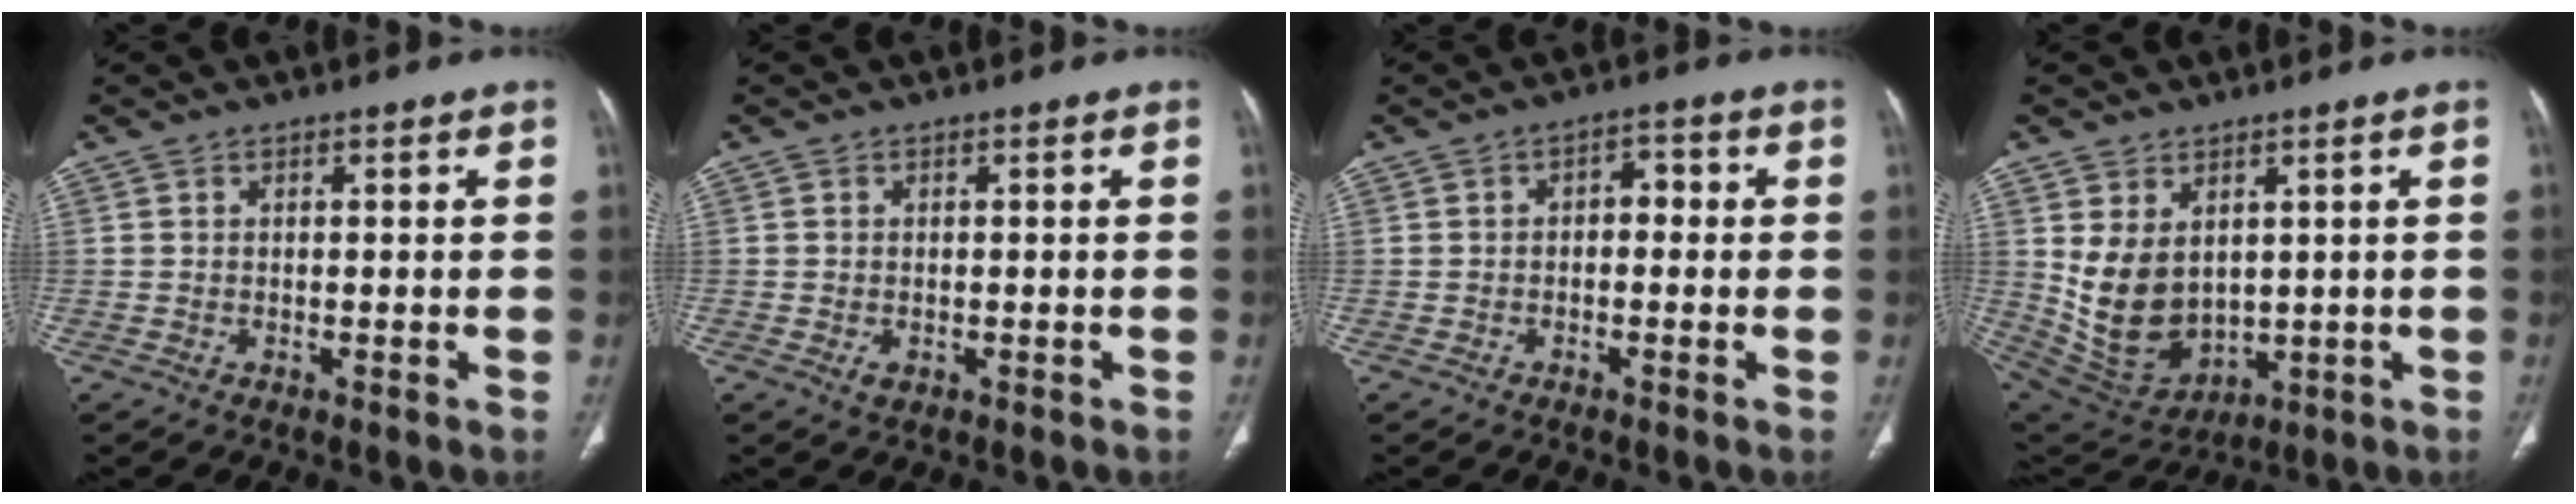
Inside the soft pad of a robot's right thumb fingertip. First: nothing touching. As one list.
[{"total": 1.3, "force": [-0.3, 0.9, 0.8], "torque": [-0.012, 0.000, -0.001]}, {"total": 3.2, "force": [-0.1, 2.0, 2.5], "torque": [-0.022, 0.015, -0.010]}, {"total": 11.8, "force": [2.0, 8.4, 8.1], "torque": [-0.132, -0.014, 0.075]}]